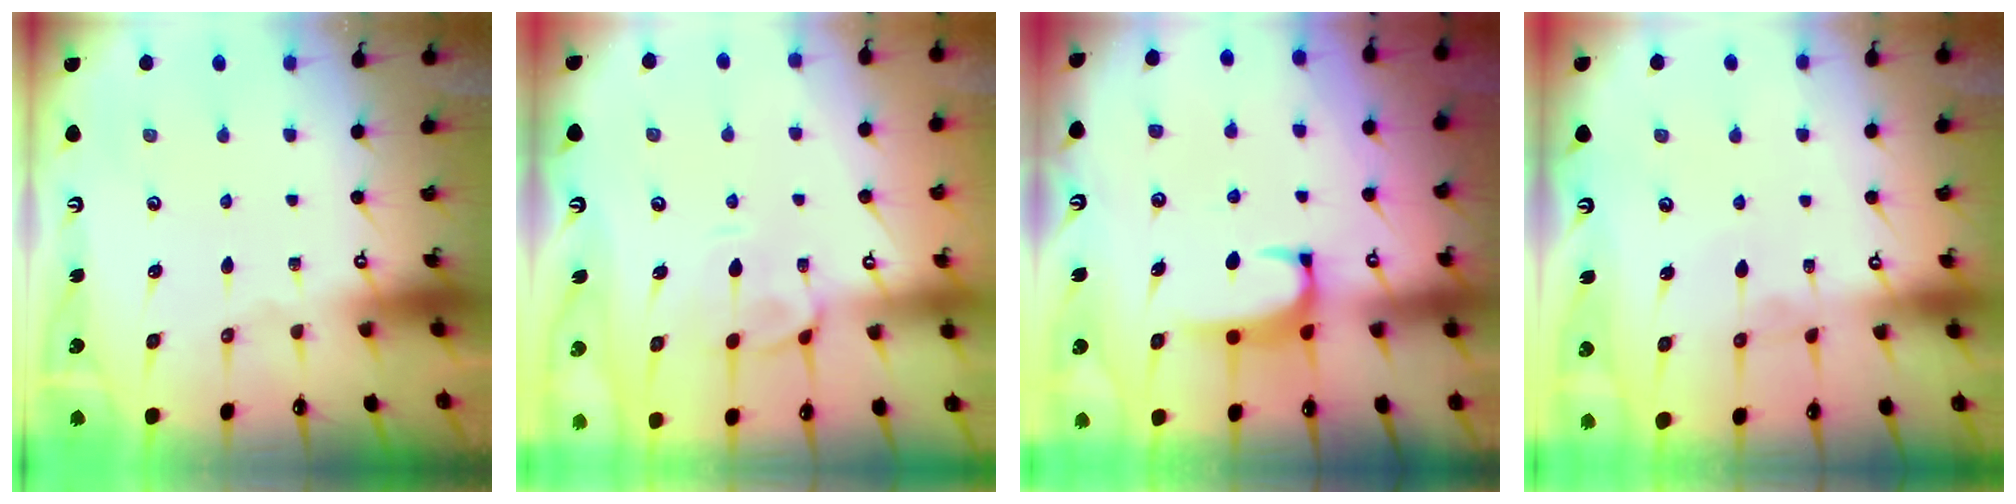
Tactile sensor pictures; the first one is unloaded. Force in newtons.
{"total": 3.7, "press": 3.4, "slide": 1.4}
{"total": 1.9, "press": 1.9, "slide": 0.3}
{"total": 1.8, "press": 1.8, "slide": 0.2}